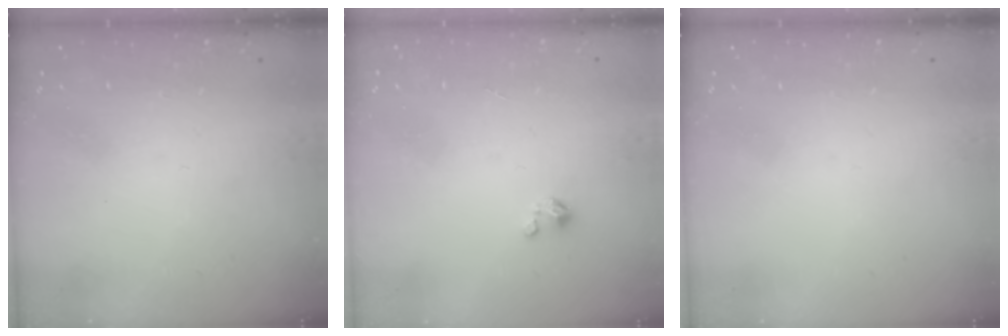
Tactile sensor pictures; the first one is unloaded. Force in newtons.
{"total": 0.0}
{"total": 0.0}